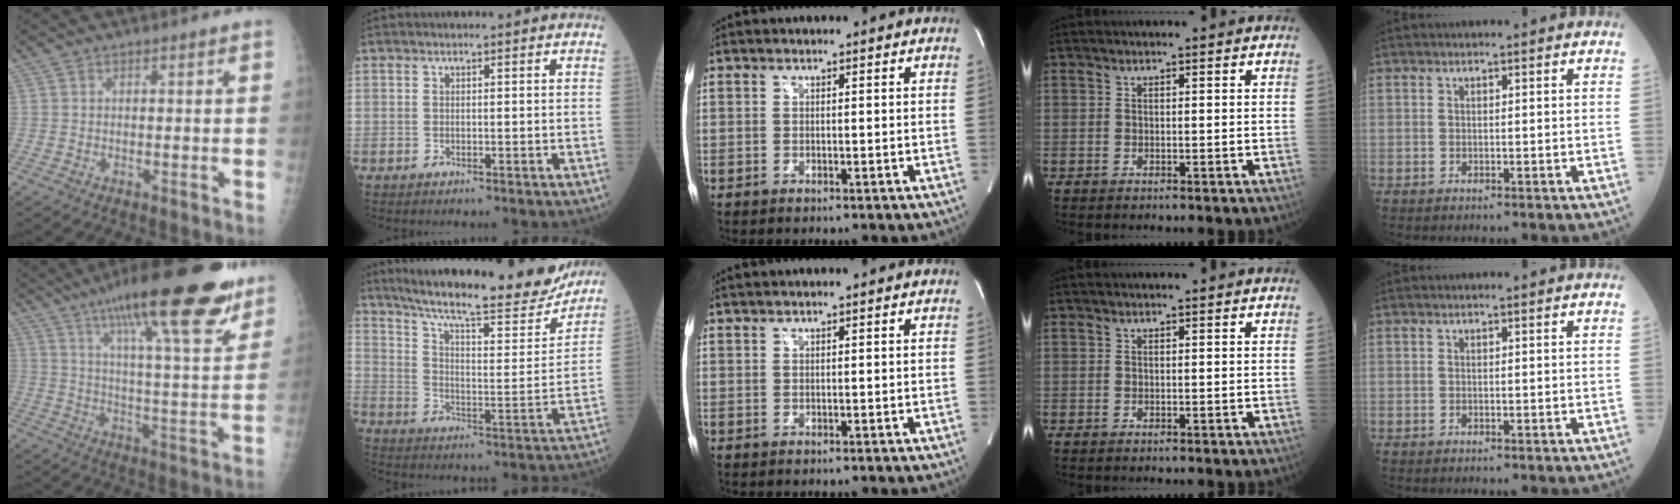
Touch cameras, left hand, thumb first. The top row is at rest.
{"thumb": {"total": 25.4, "force": [16.3, 5.6, 18.6], "torque": [-0.260, -0.042, 0.247]}, "index": {"total": 25.7, "force": [21.8, 4.0, 12.9], "torque": [-0.203, -0.023, 0.299]}, "middle": {"total": 0.8, "force": [0.7, -0.1, 0.4], "torque": [-0.011, 0.008, 0.017]}}